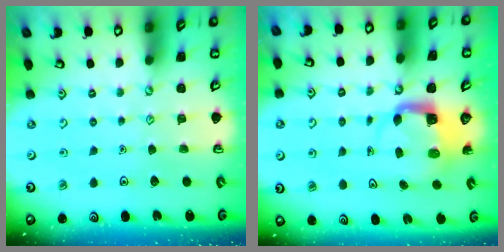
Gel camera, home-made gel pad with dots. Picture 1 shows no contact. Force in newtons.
{"total": 4.0, "press": 4.0, "slide": 0.4}